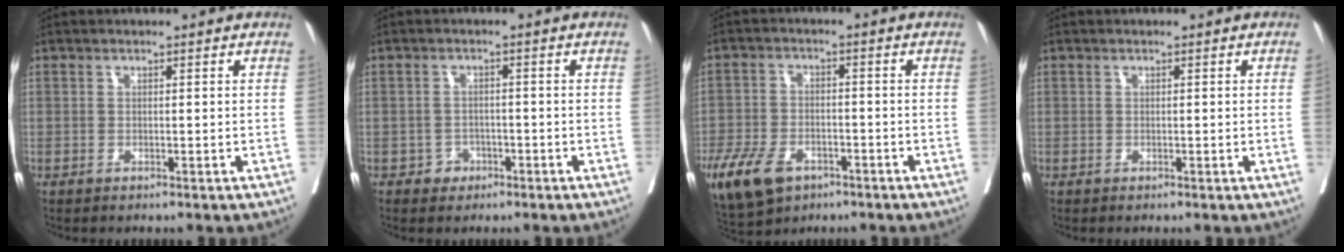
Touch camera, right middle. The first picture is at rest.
{"total": 2.2, "force": [-1.2, 1.8, 0.5], "torque": [-0.002, 0.009, -0.018]}
{"total": 11.1, "force": [-6.4, 6.6, 6.1], "torque": [-0.129, -0.003, -0.106]}
{"total": 0.6, "force": [-0.1, -0.3, 0.6], "torque": [-0.006, 0.001, -0.003]}